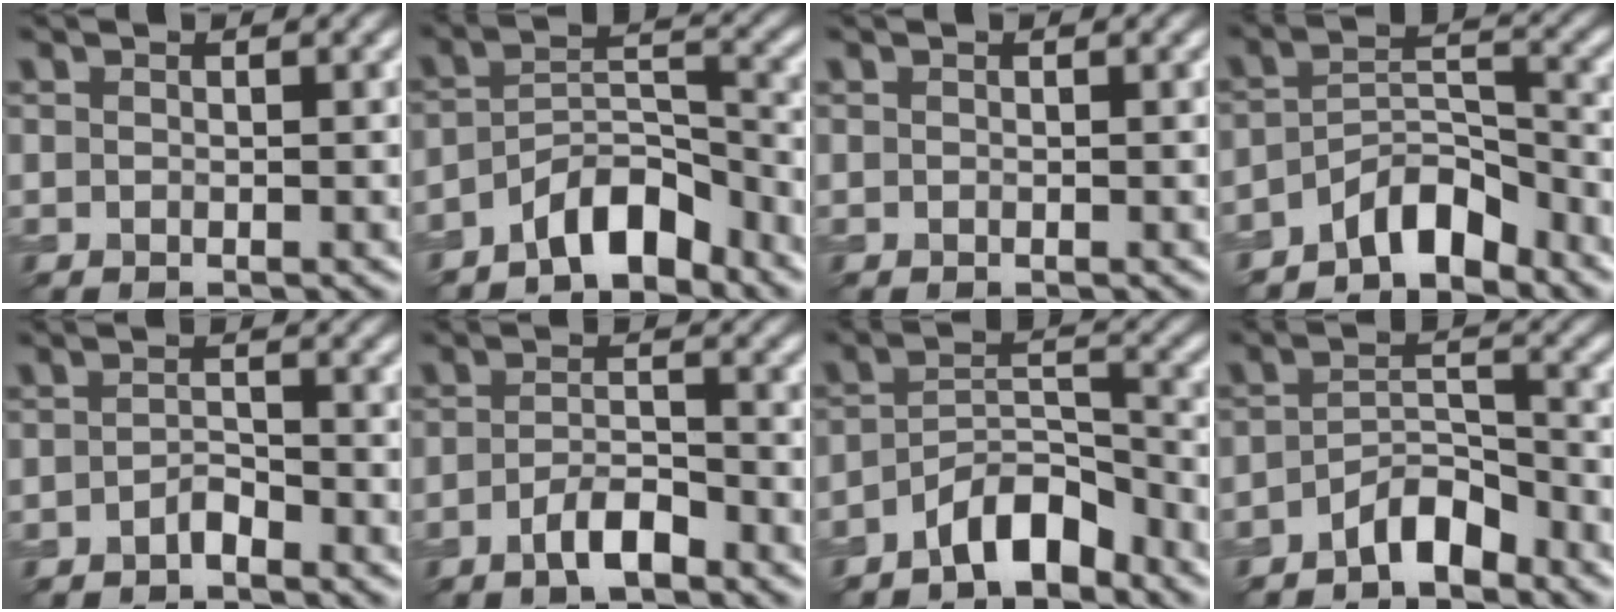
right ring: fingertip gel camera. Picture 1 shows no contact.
{"total": 5.7, "force": [-4.3, 2.2, 3.0], "torque": [-0.040, 0.010, -0.082]}
{"total": 0.0}
{"total": 5.3, "force": [-4.2, 2.1, 2.6], "torque": [-0.033, 0.009, -0.080]}
{"total": 1.4, "force": [-1.1, 0.5, 0.7], "torque": [-0.013, 0.006, -0.022]}
{"total": 3.0, "force": [-1.9, 0.9, 2.1], "torque": [-0.040, 0.007, -0.039]}
{"total": 5.2, "force": [-3.9, 1.9, 2.8], "torque": [-0.041, 0.010, -0.074]}
{"total": 3.7, "force": [-2.9, 1.3, 2.0], "torque": [-0.033, 0.011, -0.056]}